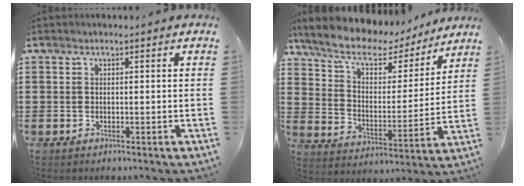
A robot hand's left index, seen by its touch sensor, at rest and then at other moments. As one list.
[{"total": 9.1, "force": [7.2, 3.5, 4.4], "torque": [-0.115, -0.029, 0.123]}]